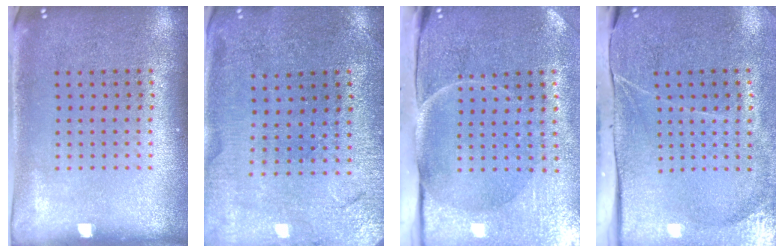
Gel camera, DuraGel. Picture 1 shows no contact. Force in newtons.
{"total": 0.7, "press": 0.7, "slide": 0.1}
{"total": 5.1, "press": 4.1, "slide": 3.0}
{"total": 4.4, "press": 3.5, "slide": 2.6}